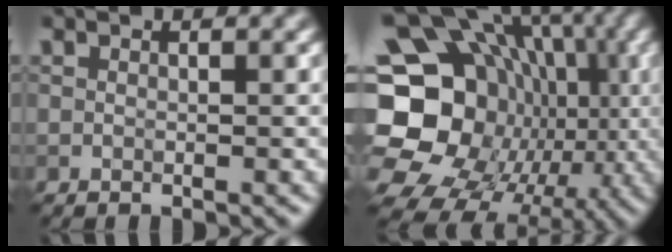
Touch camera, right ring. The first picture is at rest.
{"total": 22.8, "force": [-1.7, 19.5, 11.6], "torque": [-0.202, 0.004, -0.057]}